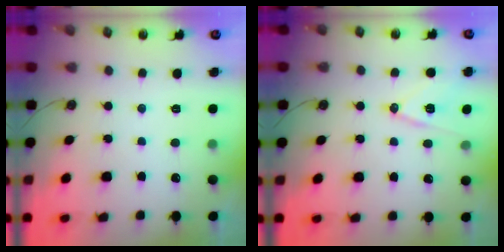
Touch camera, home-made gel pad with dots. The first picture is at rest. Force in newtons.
{"total": 10.7, "press": 9.9, "slide": 3.9}